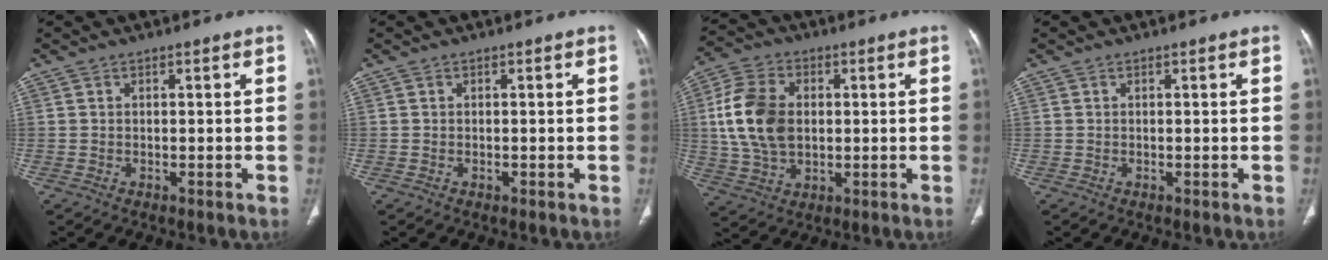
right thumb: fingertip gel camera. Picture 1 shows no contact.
{"total": 0.0}
{"total": 13.2, "force": [1.2, 8.9, 9.6], "torque": [-0.184, 0.005, 0.024]}
{"total": 0.0}